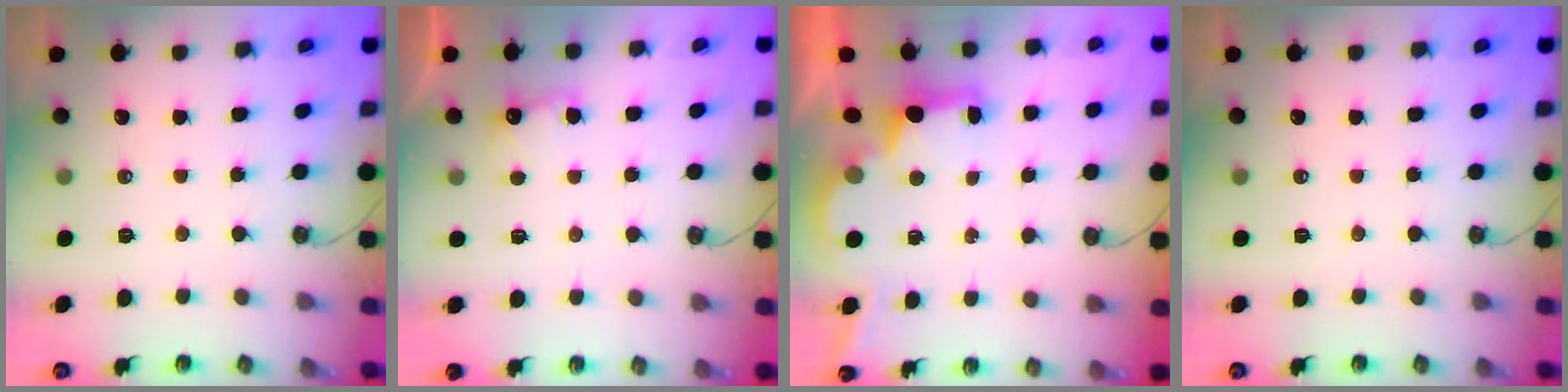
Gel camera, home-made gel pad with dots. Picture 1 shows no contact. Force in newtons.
{"total": 3.2, "press": 3.0, "slide": 1.0}
{"total": 2.7, "press": 2.6, "slide": 0.7}
{"total": 0.0}